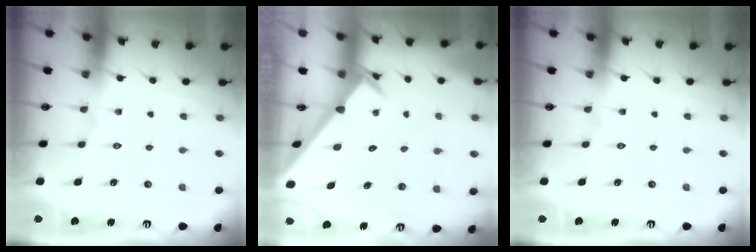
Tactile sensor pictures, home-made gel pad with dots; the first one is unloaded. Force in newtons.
{"total": 2.4, "press": 2.4, "slide": 0.2}
{"total": 0.0}